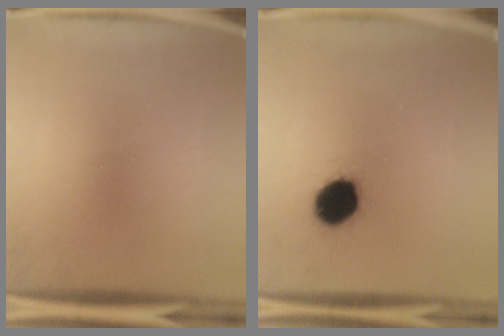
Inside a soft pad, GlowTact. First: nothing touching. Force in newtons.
{"total": 10.9}